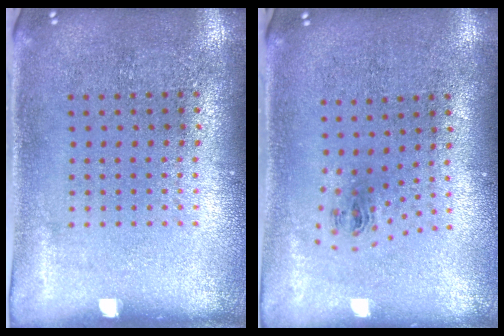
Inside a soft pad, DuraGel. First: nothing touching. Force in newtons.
{"total": 1.0, "press": 0.4, "slide": 0.9}